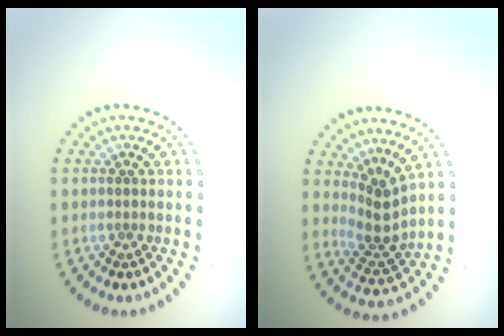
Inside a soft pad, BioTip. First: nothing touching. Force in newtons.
{"total": 3.0, "press": 2.0, "slide": 2.2}